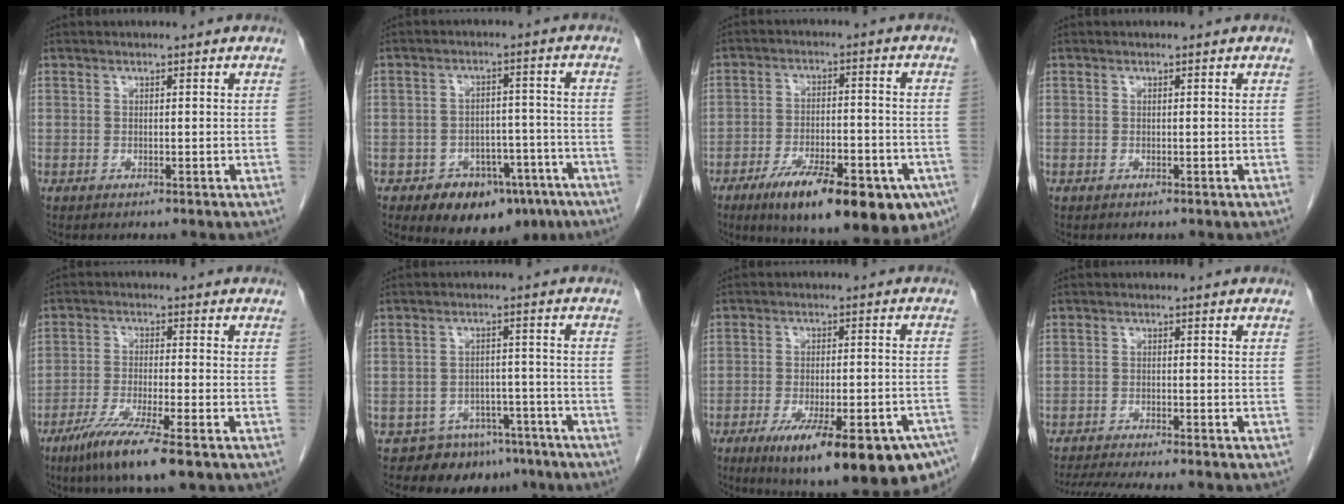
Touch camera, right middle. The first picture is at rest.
{"total": 11.7, "force": [-7.7, 6.9, 5.4], "torque": [-0.051, 0.022, -0.105]}
{"total": 19.6, "force": [-11.9, 6.0, 14.3], "torque": [-0.157, -0.006, -0.173]}
{"total": 0.0}
{"total": 9.6, "force": [-6.1, 0.1, 7.4], "torque": [-0.140, -0.029, -0.103]}
{"total": 8.1, "force": [-6.4, 5.0, 0.9], "torque": [0.006, 0.025, -0.081]}
{"total": 21.3, "force": [-14.0, 4.9, 15.2], "torque": [-0.157, -0.006, -0.187]}
{"total": 11.0, "force": [-9.7, 0.3, 5.0], "torque": [-0.070, -0.014, -0.141]}